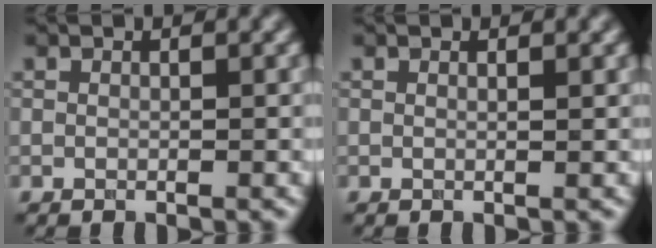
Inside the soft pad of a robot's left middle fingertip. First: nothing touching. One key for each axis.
{"total": 0.7, "fx": 0.3, "fy": 0.3, "fz": 0.6, "tx": -0.001, "ty": 0.003, "tz": 0.000}